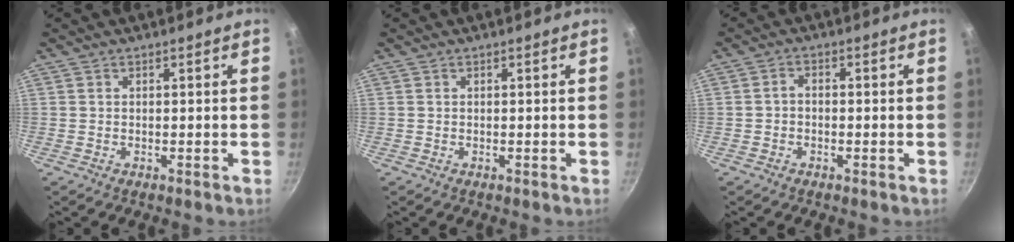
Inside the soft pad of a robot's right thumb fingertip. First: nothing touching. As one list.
[{"total": 0.0}, {"total": 1.9, "force": [-0.6, 1.4, 1.2], "torque": [-0.020, 0.013, -0.014]}]